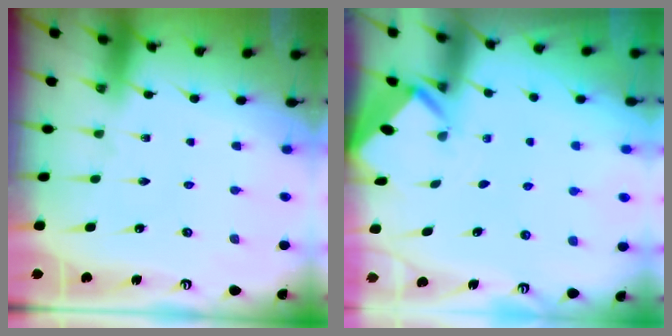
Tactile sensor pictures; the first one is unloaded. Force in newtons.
{"total": 2.2, "press": 2.2, "slide": 0.1}